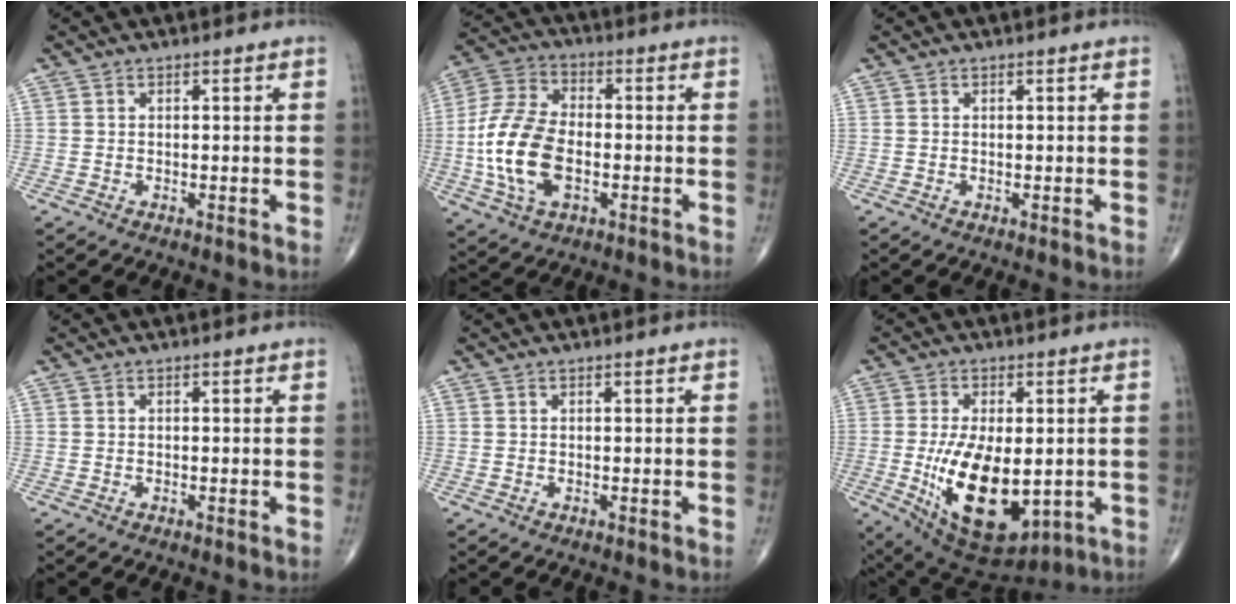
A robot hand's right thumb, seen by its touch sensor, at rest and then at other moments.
{"total": 15.0, "force": [-2.6, 8.7, 12.0], "torque": [-0.244, 0.015, -0.051]}
{"total": 0.0}
{"total": 0.0}
{"total": 0.0}
{"total": 17.1, "force": [-2.5, 8.6, 14.6], "torque": [-0.245, -0.021, -0.015]}